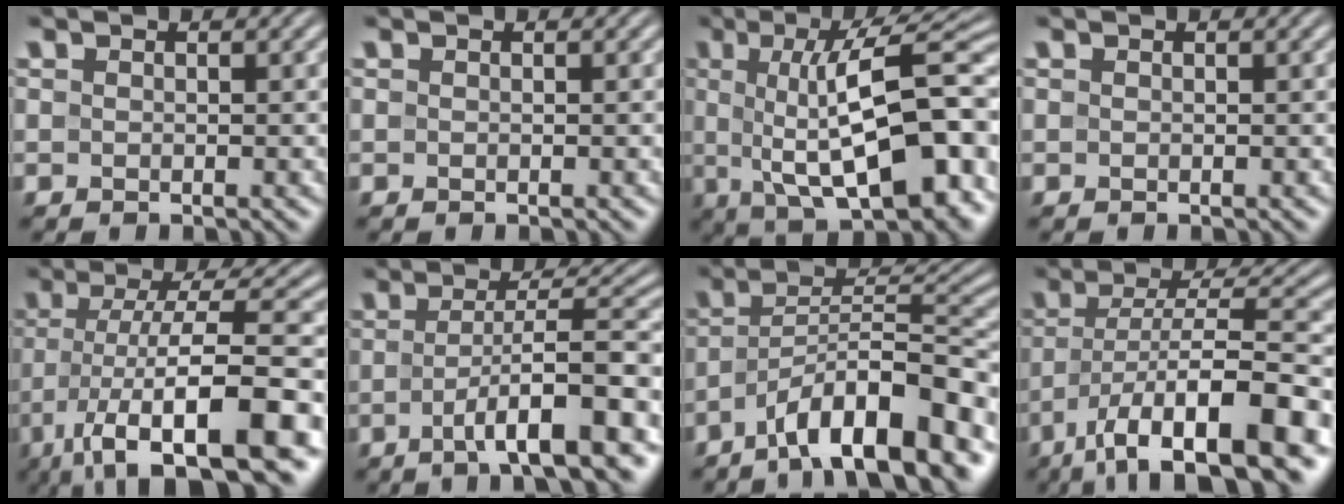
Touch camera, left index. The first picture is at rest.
{"total": 0.0}
{"total": 13.6, "force": [-0.1, 4.8, 12.7], "torque": [-0.167, 0.008, -0.007]}
{"total": 0.0}
{"total": 12.5, "force": [-5.6, 3.7, 10.6], "torque": [-0.167, 0.000, -0.090]}
{"total": 9.4, "force": [-3.6, 2.0, 8.5], "torque": [-0.116, 0.010, -0.057]}
{"total": 12.0, "force": [-7.3, 3.4, 8.9], "torque": [-0.120, 0.020, -0.130]}
{"total": 12.8, "force": [-6.8, 3.8, 10.1], "torque": [-0.161, 0.006, -0.113]}